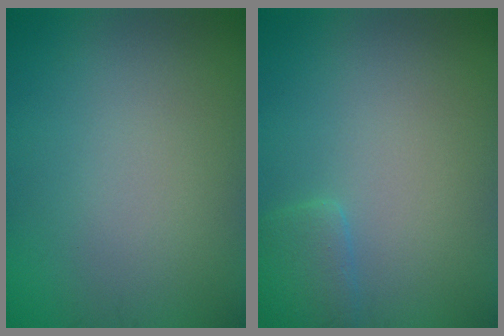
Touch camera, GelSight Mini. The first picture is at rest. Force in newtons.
{"total": 1.8, "press": 1.8, "slide": 0.2}